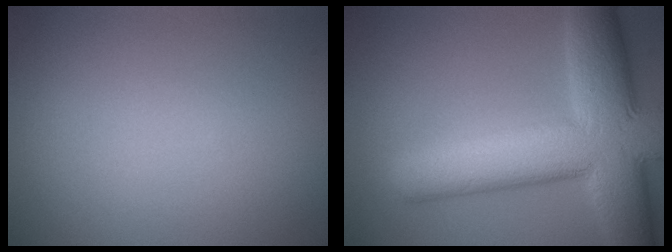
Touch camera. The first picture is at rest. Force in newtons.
{"total": 12.5, "press": 12.5, "slide": 0.6}